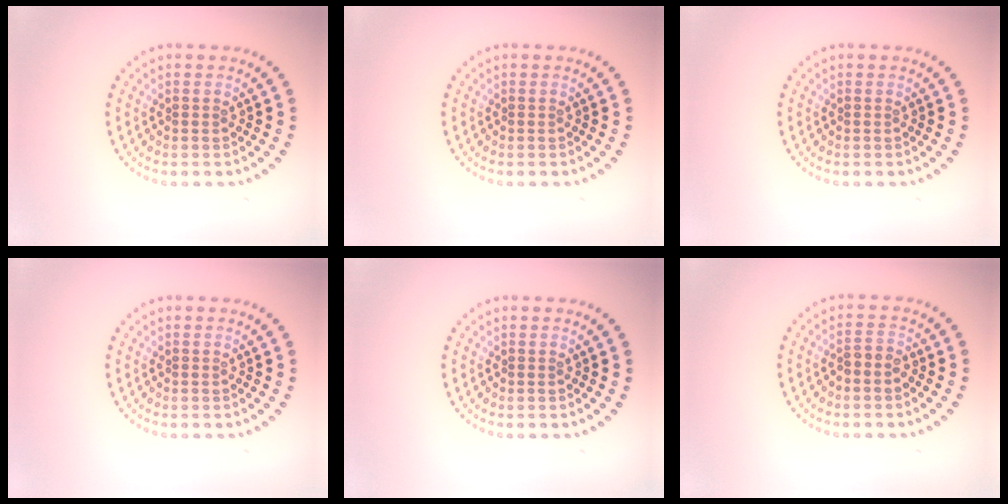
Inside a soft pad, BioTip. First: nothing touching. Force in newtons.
{"total": 0.0}
{"total": 0.0}
{"total": 0.0}
{"total": 0.0}
{"total": 1.5, "press": 1.3, "slide": 0.8}